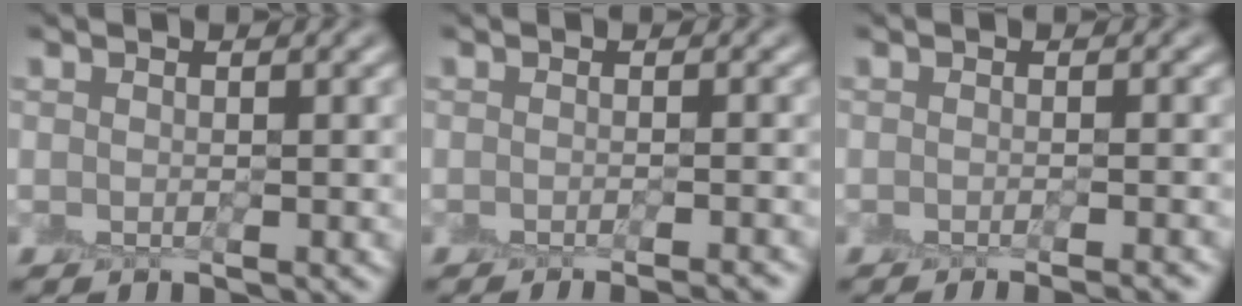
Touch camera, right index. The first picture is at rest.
{"total": 2.8, "force": [-2.4, 0.3, 1.4], "torque": [-0.007, -0.012, -0.027]}
{"total": 2.5, "force": [-2.1, 0.3, 1.4], "torque": [-0.007, -0.011, -0.024]}